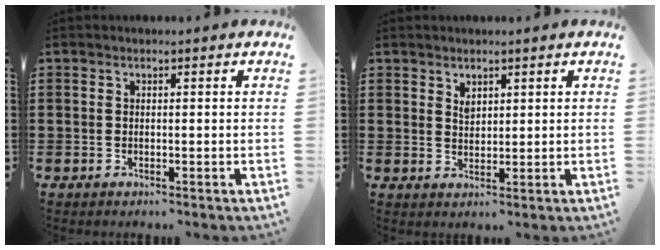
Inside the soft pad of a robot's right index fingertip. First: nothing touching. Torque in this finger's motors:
{"motor_torque": [-0.25, -0.10, 0.07, 0.00]}